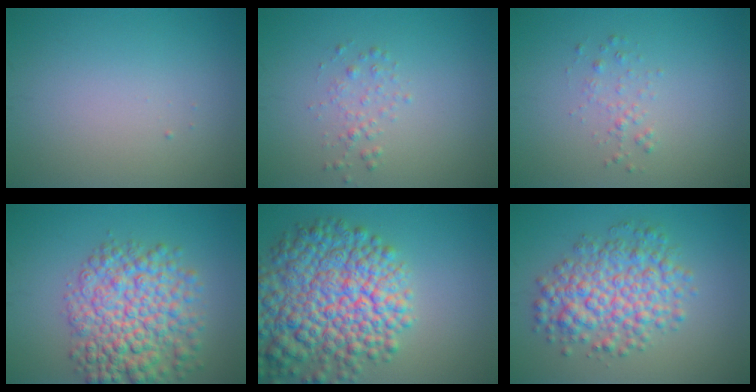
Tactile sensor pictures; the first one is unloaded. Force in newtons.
{"total": 1.3, "press": 1.3, "slide": 0.0}
{"total": 1.1, "press": 1.1, "slide": 0.1}
{"total": 8.4, "press": 8.4, "slide": 0.2}
{"total": 11.5, "press": 11.4, "slide": 0.6}
{"total": 6.2, "press": 6.2, "slide": 0.1}